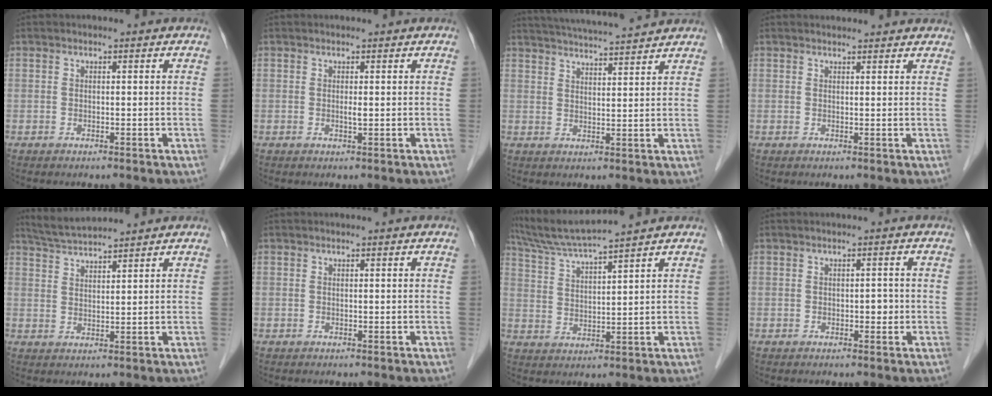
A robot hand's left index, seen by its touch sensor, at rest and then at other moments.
{"total": 0.7, "force": [0.2, 0.0, 0.7], "torque": [-0.015, 0.000, 0.004]}
{"total": 12.6, "force": [11.6, 0.2, 4.8], "torque": [-0.086, 0.023, 0.166]}
{"total": 5.6, "force": [5.3, 1.0, 1.3], "torque": [-0.013, 0.022, 0.053]}
{"total": 5.7, "force": [5.5, -0.7, 1.4], "torque": [-0.034, 0.024, 0.104]}
{"total": 0.0}
{"total": 9.1, "force": [8.2, -1.8, 3.4], "torque": [-0.070, 0.015, 0.156]}
{"total": 1.2, "force": [-0.2, 0.7, 0.9], "torque": [-0.011, 0.003, -0.004]}